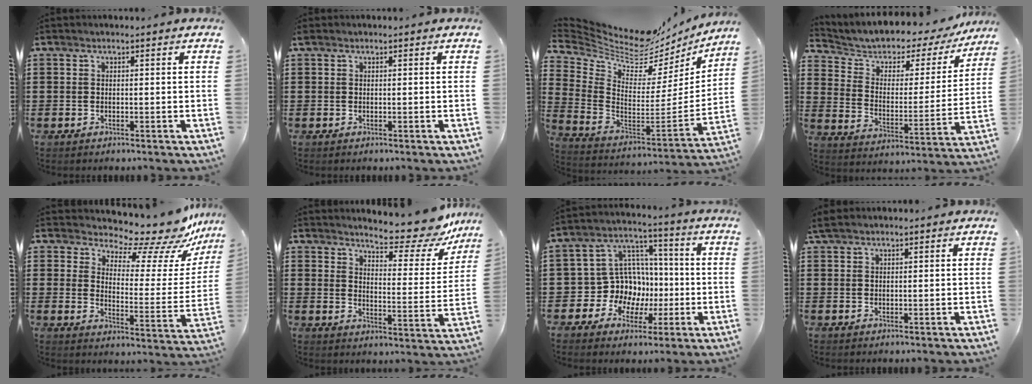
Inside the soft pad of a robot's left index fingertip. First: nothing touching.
{"total": 0.0}
{"total": 6.2, "force": [5.5, 2.2, 1.7], "torque": [-0.072, -0.058, 0.094]}
{"total": 4.0, "force": [2.7, 2.6, 1.4], "torque": [-0.050, -0.021, 0.039]}
{"total": 10.0, "force": [8.9, 2.3, 4.0], "torque": [-0.075, -0.073, 0.148]}
{"total": 8.2, "force": [7.6, 0.6, 2.8], "torque": [-0.047, -0.063, 0.129]}
{"total": 10.7, "force": [-1.2, 10.1, 3.4], "torque": [-0.105, 0.001, -0.012]}
{"total": 1.6, "force": [1.3, 0.4, 0.9], "torque": [-0.020, 0.004, 0.025]}